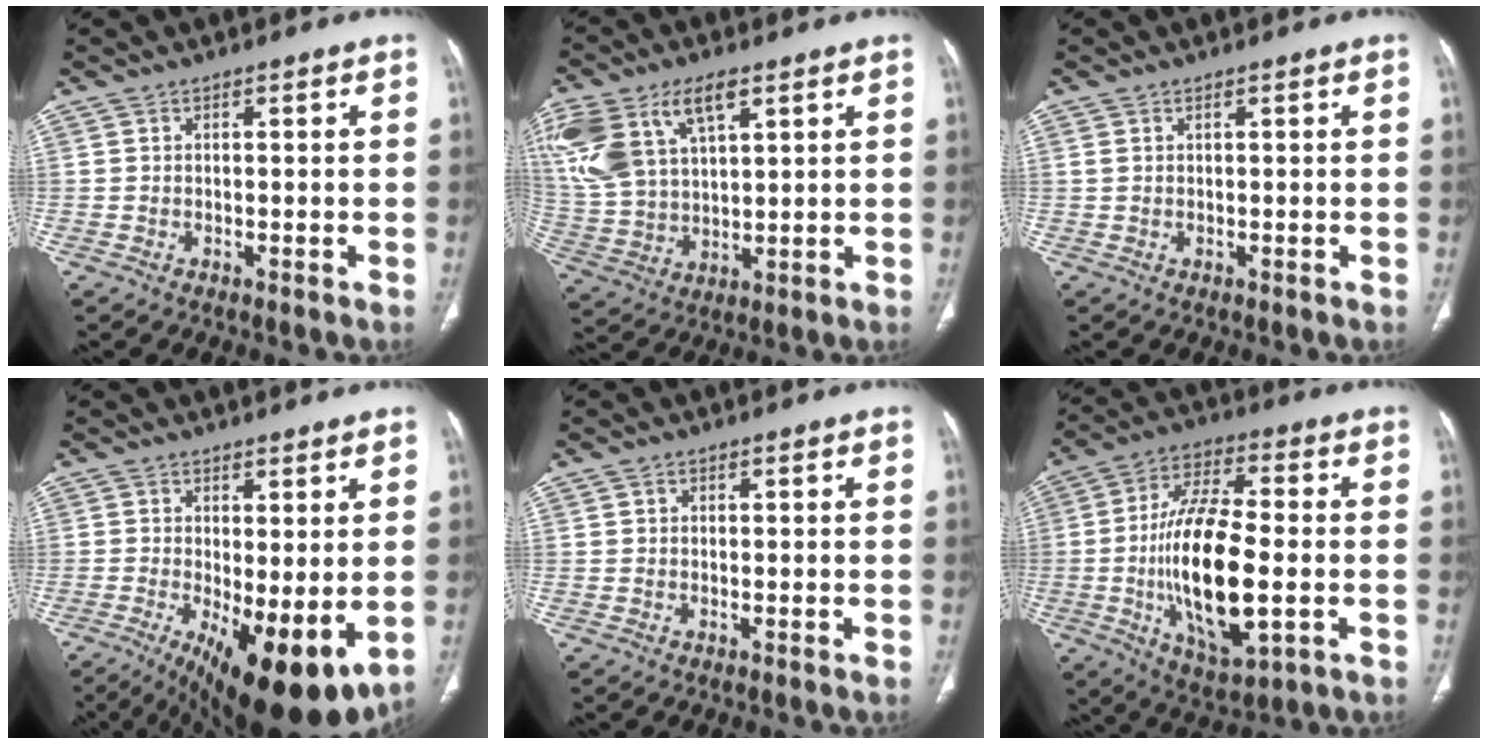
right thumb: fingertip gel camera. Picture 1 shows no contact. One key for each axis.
{"total": 18.2, "fx": 8.4, "fy": 9.7, "fz": 12.9, "tx": -0.283, "ty": -0.004, "tz": 0.169}
{"total": 1.1, "fx": 0.6, "fy": 0.5, "fz": 0.7, "tx": -0.019, "ty": 0.008, "tz": 0.019}
{"total": 14.4, "fx": -3.2, "fy": 5.1, "fz": 13.1, "tx": -0.194, "ty": -0.027, "tz": -0.030}
{"total": 0.6, "fx": 0.2, "fy": 0.5, "fz": 0.2, "tx": 0.000, "ty": 0.000, "tz": 0.003}
{"total": 20.3, "fx": -3.0, "fy": 7.9, "fz": 18.5, "tx": -0.343, "ty": 0.003, "tz": -0.046}